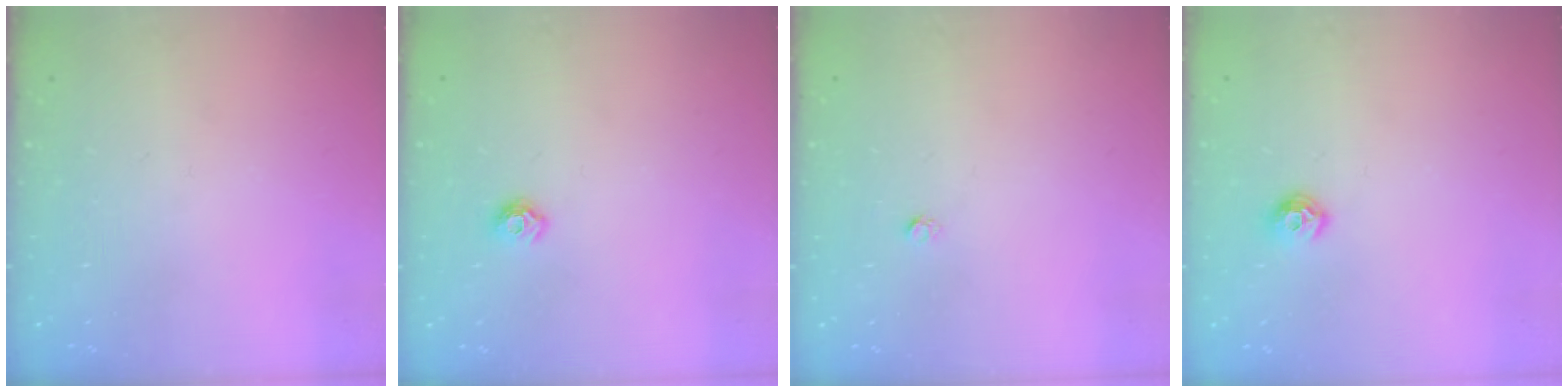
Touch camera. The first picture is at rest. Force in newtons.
{"total": 6.1, "press": 6.1, "slide": 0.8}
{"total": 1.6, "press": 1.5, "slide": 0.1}
{"total": 7.5, "press": 7.4, "slide": 0.7}